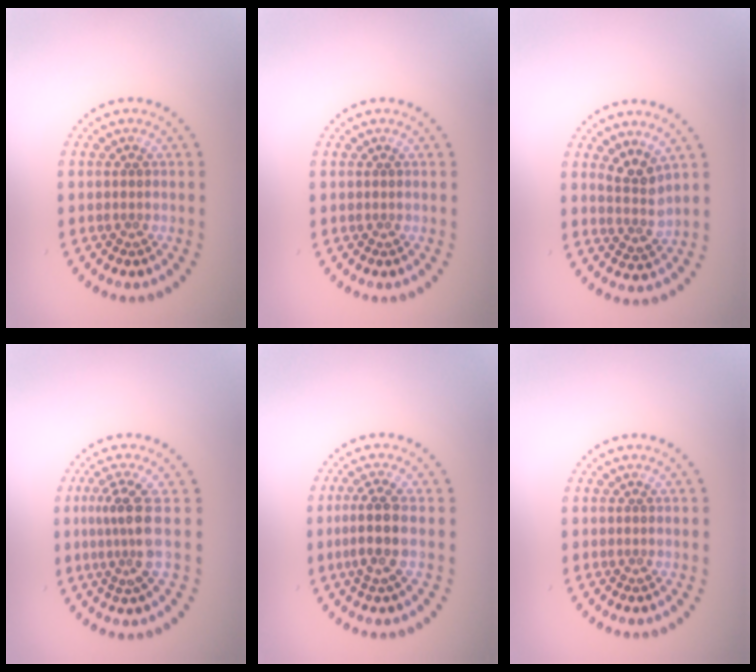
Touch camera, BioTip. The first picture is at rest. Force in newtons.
{"total": 0.0}
{"total": 2.5, "press": 1.9, "slide": 1.6}
{"total": 3.3, "press": 2.3, "slide": 2.3}
{"total": 2.9, "press": 2.4, "slide": 1.6}
{"total": 0.0}